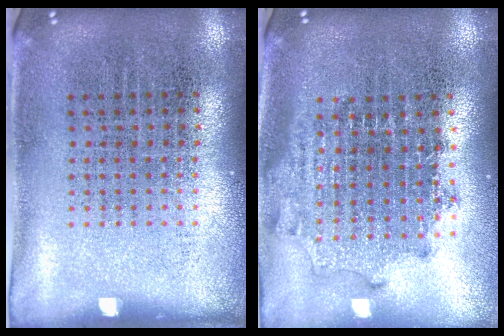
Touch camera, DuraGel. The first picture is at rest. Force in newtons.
{"total": 1.8, "press": 1.5, "slide": 1.1}